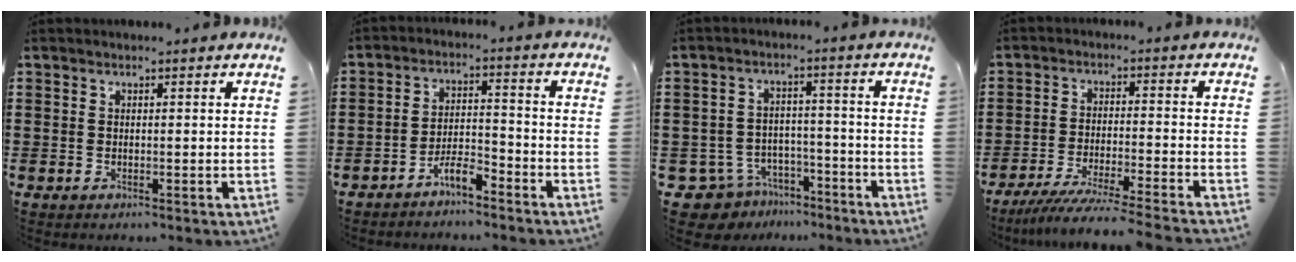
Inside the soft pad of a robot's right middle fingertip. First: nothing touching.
{"total": 4.6, "force": [-4.2, 0.8, 1.7], "torque": [-0.045, 0.004, -0.089]}
{"total": 6.7, "force": [-6.1, 2.7, 0.8], "torque": [-0.043, 0.014, -0.126]}
{"total": 6.3, "force": [-5.8, -0.4, 2.4], "torque": [-0.048, -0.018, -0.112]}